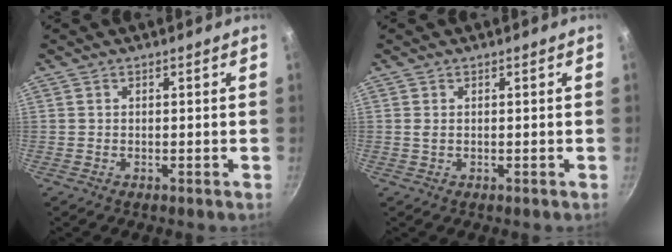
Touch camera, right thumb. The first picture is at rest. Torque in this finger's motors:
{"motor_torque": [0.11, 0.48, 0.16, 0.16, -0.02]}